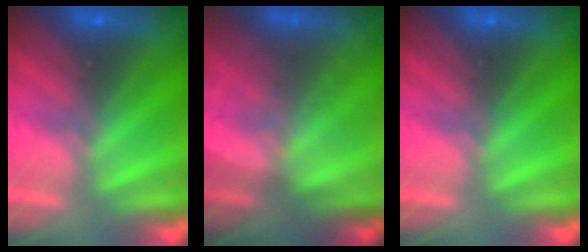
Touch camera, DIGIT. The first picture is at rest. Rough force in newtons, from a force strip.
{"total": 1.3}
{"total": 0.0}